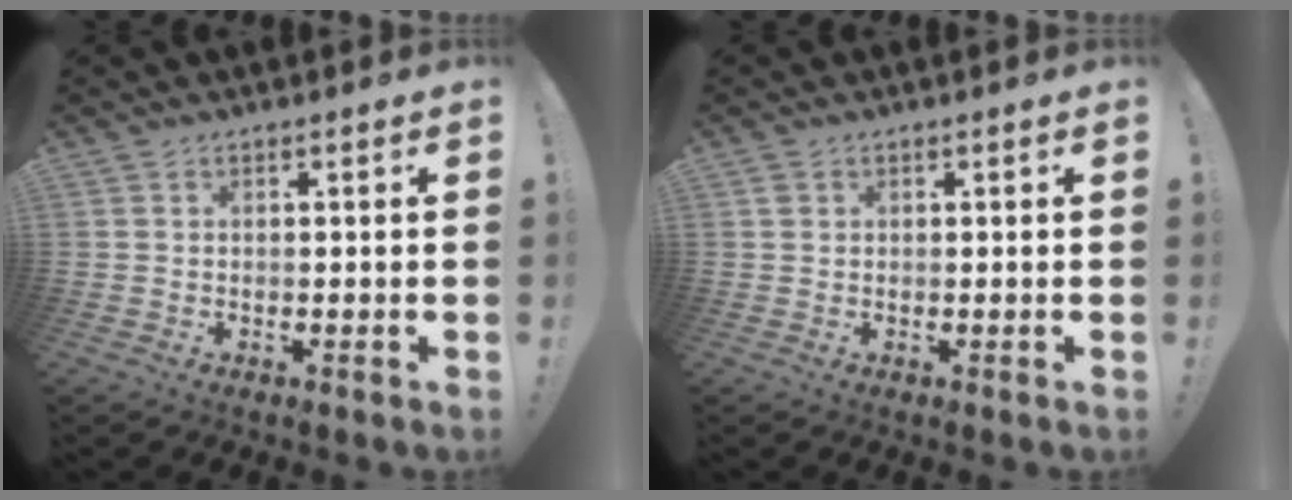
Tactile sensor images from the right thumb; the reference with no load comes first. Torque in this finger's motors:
{"motor_torque": [-0.07, 0.22, 0.33, 0.03, -0.01]}